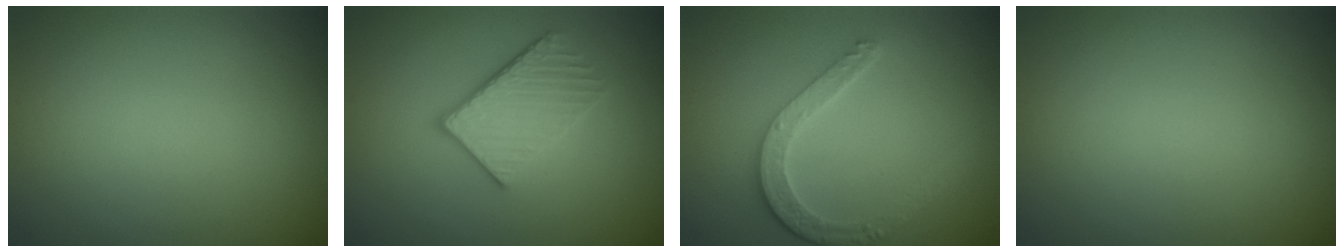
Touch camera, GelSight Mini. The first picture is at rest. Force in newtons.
{"total": 3.7, "press": 3.3, "slide": 1.6}
{"total": 3.6, "press": 3.0, "slide": 2.1}
{"total": 0.0}